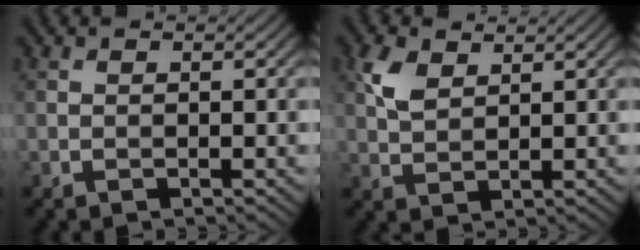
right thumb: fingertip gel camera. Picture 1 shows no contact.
{"total": 3.7, "force": [2.1, 1.9, 2.5], "torque": [-0.067, 0.005, 0.044]}